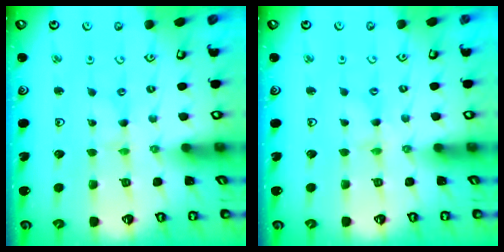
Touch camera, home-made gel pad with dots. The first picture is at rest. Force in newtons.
{"total": 0.7, "press": 0.6, "slide": 0.2}